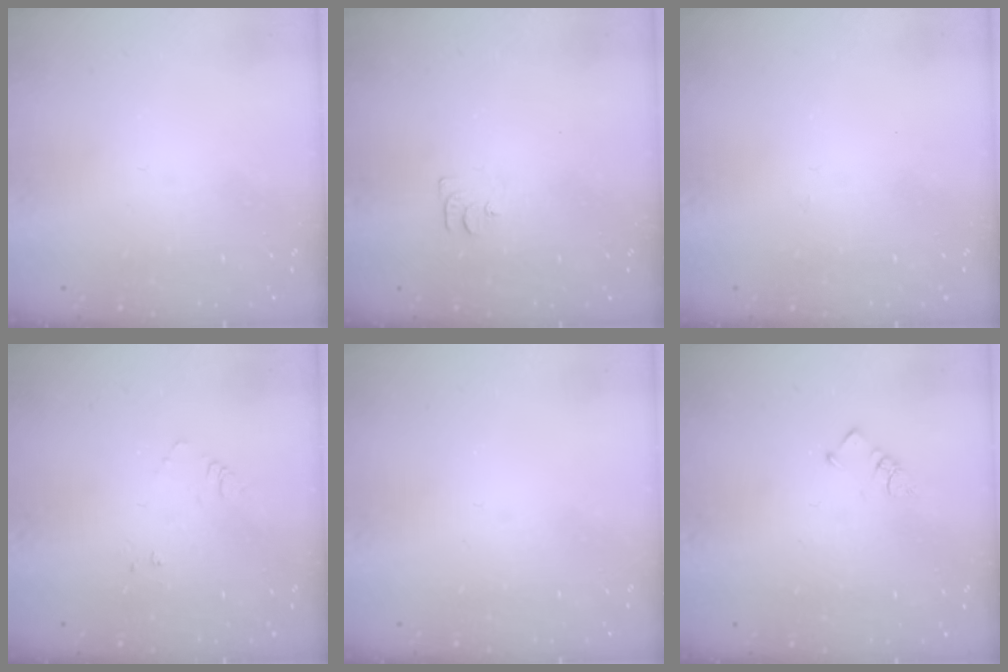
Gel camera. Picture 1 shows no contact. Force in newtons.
{"total": 5.2, "press": 5.1, "slide": 0.6}
{"total": 2.8, "press": 2.8, "slide": 0.4}
{"total": 6.0, "press": 6.0, "slide": 0.7}
{"total": 0.0}
{"total": 1.9, "press": 1.9, "slide": 0.3}